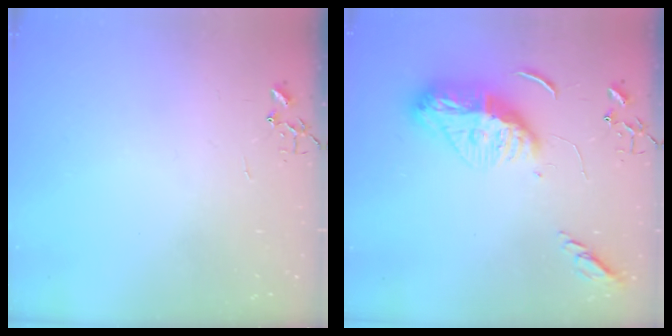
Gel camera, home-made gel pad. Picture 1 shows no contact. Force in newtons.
{"total": 15.6, "press": 15.5, "slide": 1.6}